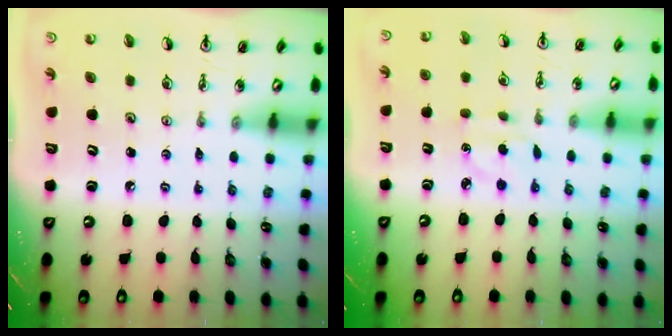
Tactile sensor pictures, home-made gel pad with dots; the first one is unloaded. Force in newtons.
{"total": 3.3, "press": 3.3, "slide": 0.4}